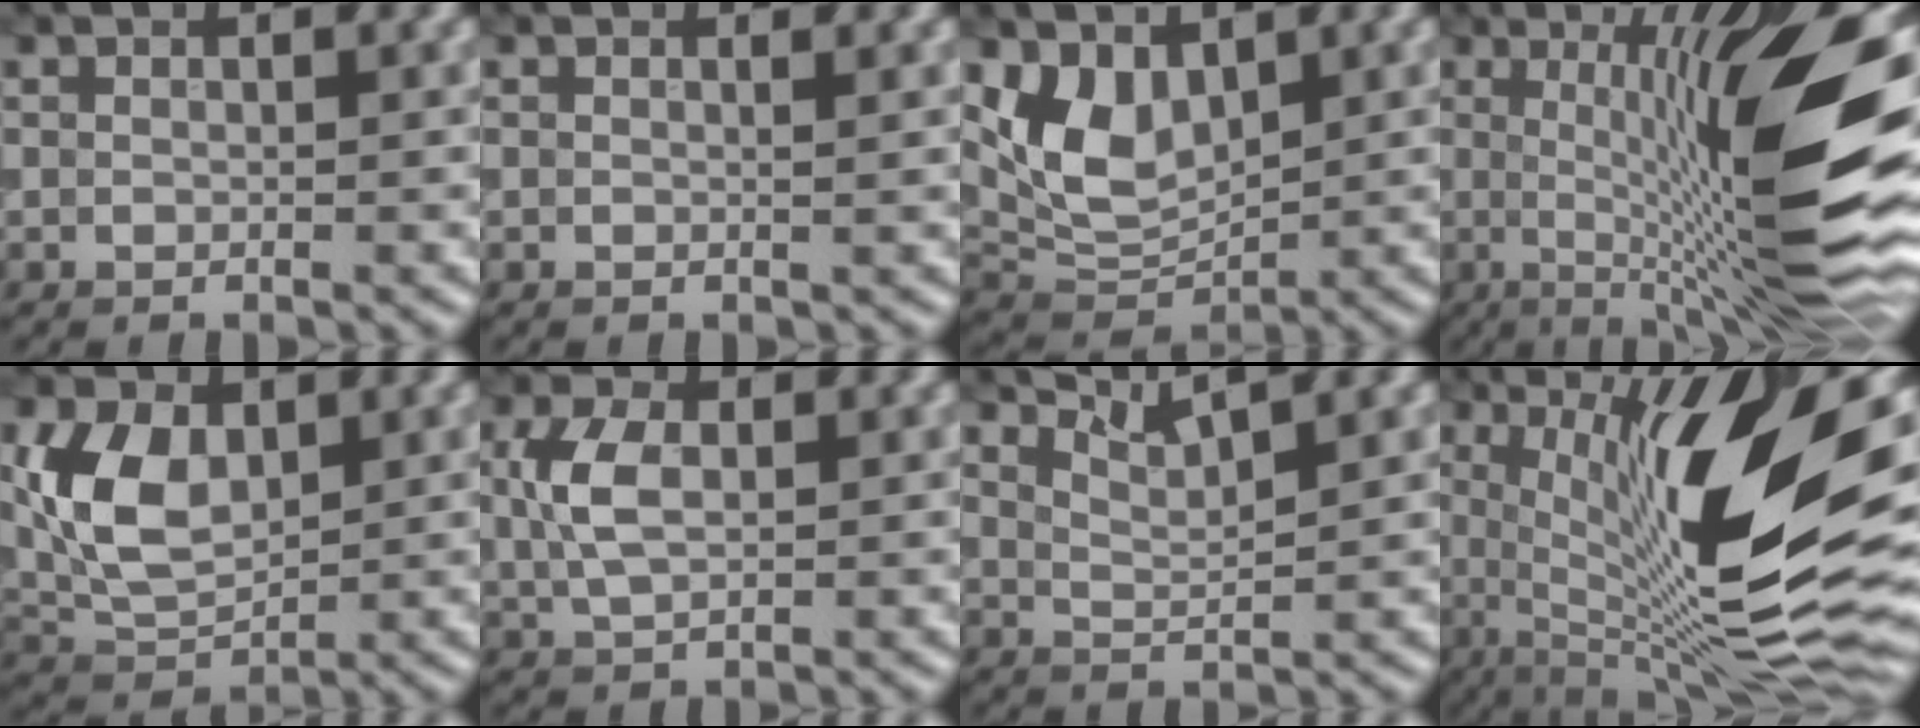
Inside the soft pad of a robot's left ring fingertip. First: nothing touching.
{"total": 1.0, "force": [0.3, 0.5, 0.8], "torque": [-0.003, -0.001, -0.005]}
{"total": 5.4, "force": [1.8, 3.5, 3.7], "torque": [-0.082, -0.011, 0.040]}
{"total": 16.1, "force": [-0.6, 3.7, 15.7], "torque": [-0.200, 0.021, -0.015]}
{"total": 6.8, "force": [1.1, 4.4, 5.1], "torque": [-0.114, 0.004, 0.023]}
{"total": 4.2, "force": [0.4, 2.6, 3.3], "torque": [-0.085, 0.005, 0.010]}
{"total": 2.9, "force": [2.5, 0.5, 1.5], "torque": [-0.028, 0.004, 0.051]}
{"total": 17.3, "force": [2.3, 5.2, 16.3], "torque": [-0.264, 0.004, 0.032]}